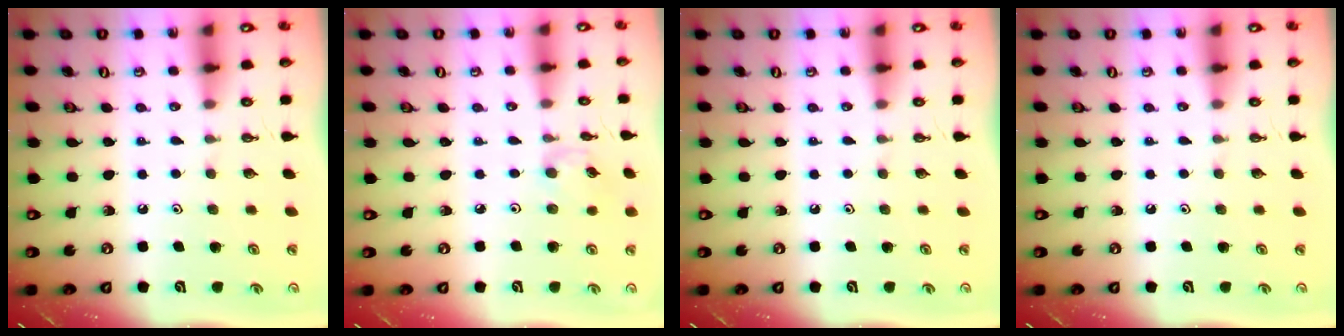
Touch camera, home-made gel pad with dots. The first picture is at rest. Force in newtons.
{"total": 2.7, "press": 2.7, "slide": 0.1}
{"total": 0.0}
{"total": 0.0}